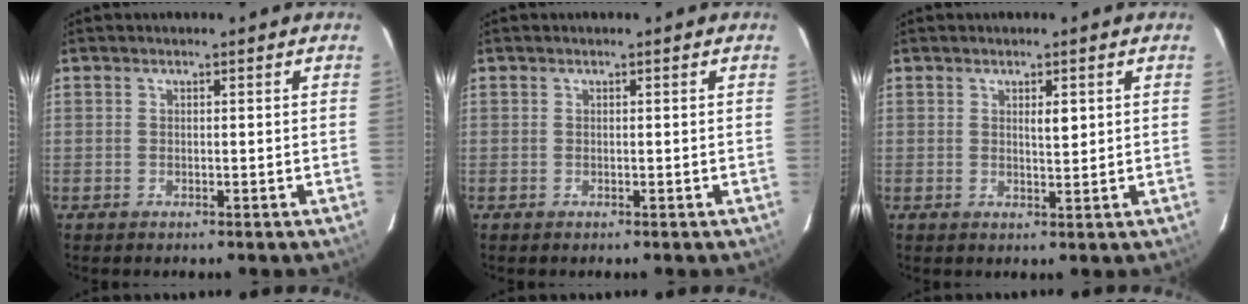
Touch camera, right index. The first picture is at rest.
{"total": 0.0}
{"total": 2.0, "force": [0.8, 0.5, 1.7], "torque": [-0.028, -0.003, 0.013]}